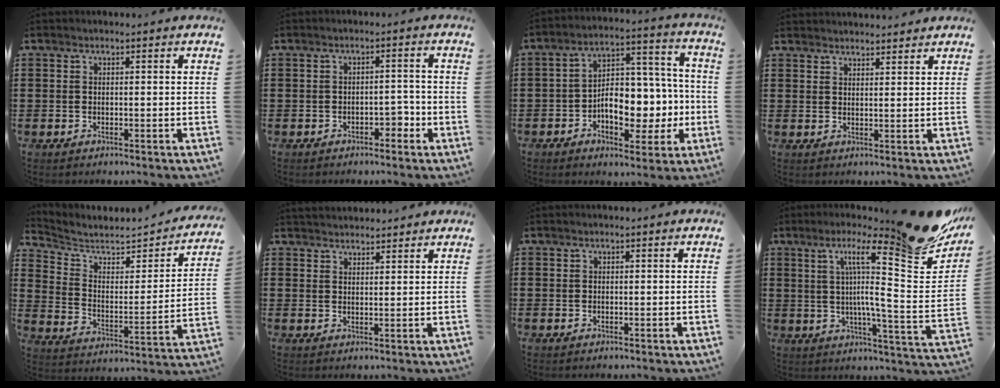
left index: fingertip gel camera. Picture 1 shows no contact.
{"total": 2.5, "force": [-1.8, 1.1, 1.4], "torque": [-0.029, 0.005, -0.036]}
{"total": 9.6, "force": [-2.6, 5.8, 7.2], "torque": [-0.096, 0.005, -0.047]}
{"total": 2.4, "force": [2.4, 0.1, -0.4], "torque": [0.001, -0.004, 0.047]}
{"total": 4.2, "force": [3.7, 1.3, 1.5], "torque": [-0.054, -0.031, 0.054]}
{"total": 2.2, "force": [2.2, 0.2, -0.5], "torque": [0.003, -0.002, 0.043]}
{"total": 0.0}
{"total": 16.4, "force": [10.1, 0.9, 12.9], "torque": [-0.210, -0.081, 0.142]}